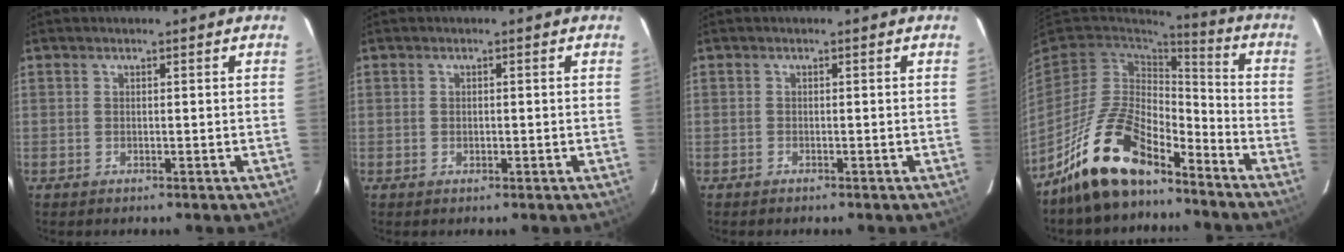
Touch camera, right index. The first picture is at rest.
{"total": 1.0, "force": [-0.2, 0.8, 0.6], "torque": [-0.009, 0.003, -0.003]}
{"total": 0.6, "force": [-0.5, 0.3, 0.0], "torque": [-0.002, 0.001, -0.012]}
{"total": 16.6, "force": [-12.0, 6.8, 9.2], "torque": [-0.197, 0.002, -0.216]}